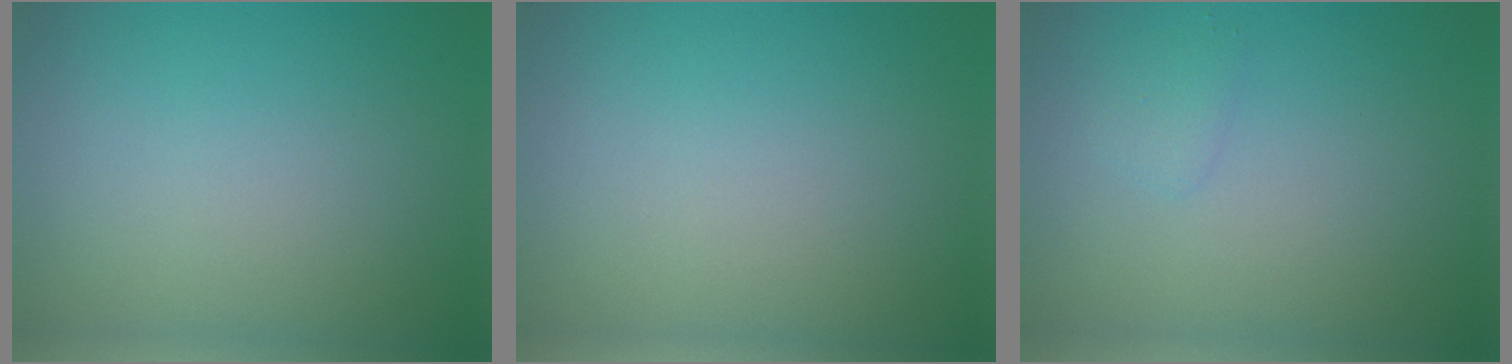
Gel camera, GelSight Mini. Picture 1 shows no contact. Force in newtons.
{"total": 0.0}
{"total": 0.8, "press": 0.8, "slide": 0.0}